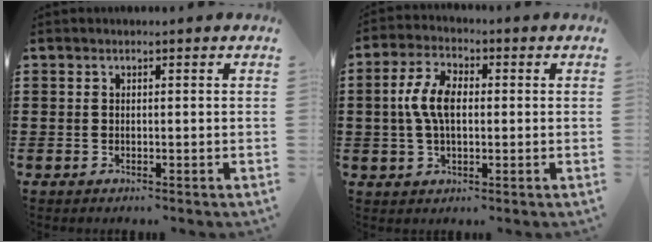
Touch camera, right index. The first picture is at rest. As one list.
[{"total": 6.8, "force": [0.2, 3.6, 5.7], "torque": [-0.133, 0.008, -0.004]}]